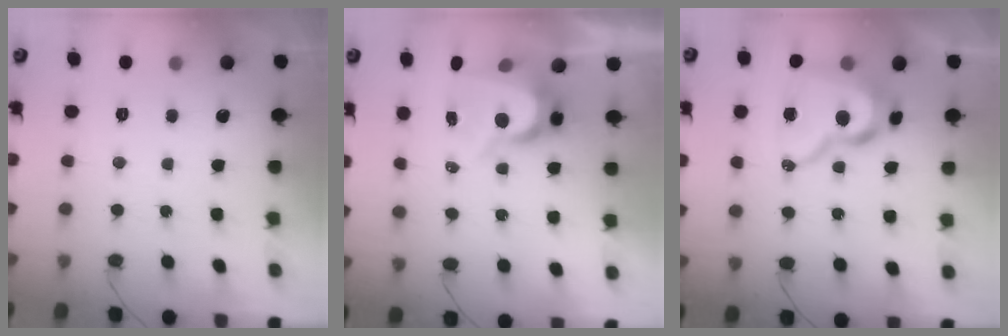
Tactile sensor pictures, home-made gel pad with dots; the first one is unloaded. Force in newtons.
{"total": 8.2, "press": 8.1, "slide": 0.6}
{"total": 15.5, "press": 15.4, "slide": 1.6}